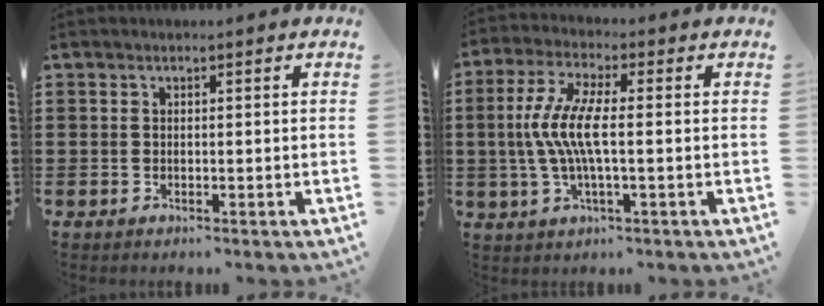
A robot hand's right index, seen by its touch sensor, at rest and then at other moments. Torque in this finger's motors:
{"motor_torque": [1.30, -0.34, 0.74, 0.21]}